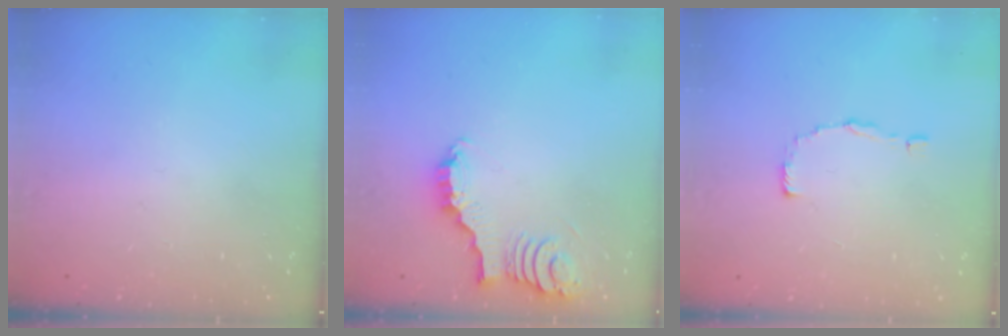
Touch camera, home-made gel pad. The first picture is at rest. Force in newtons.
{"total": 3.9, "press": 3.9, "slide": 0.3}
{"total": 2.0, "press": 2.0, "slide": 0.1}